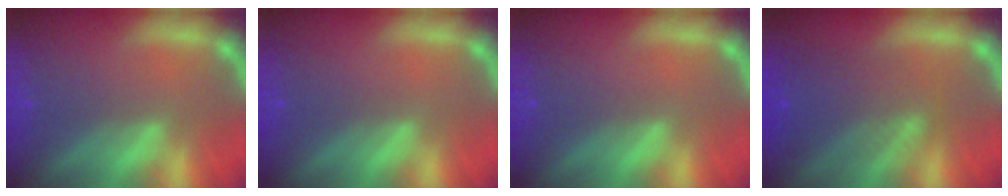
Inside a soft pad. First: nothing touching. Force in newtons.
{"total": 0.0}
{"total": 0.0}
{"total": 6.0}